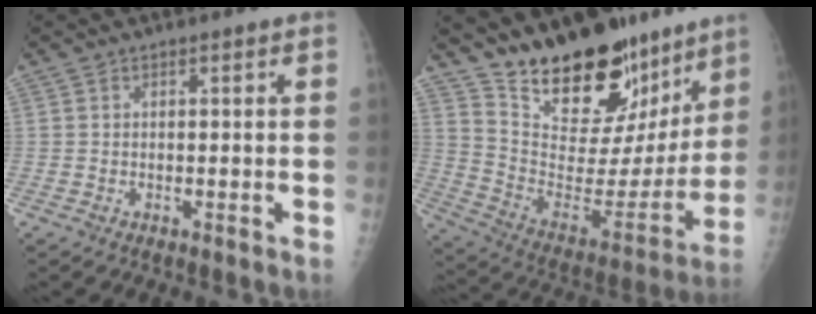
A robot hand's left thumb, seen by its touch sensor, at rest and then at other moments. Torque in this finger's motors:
{"motor_torque": [0.53, 0.38, 1.40, -1.39, 0.10]}